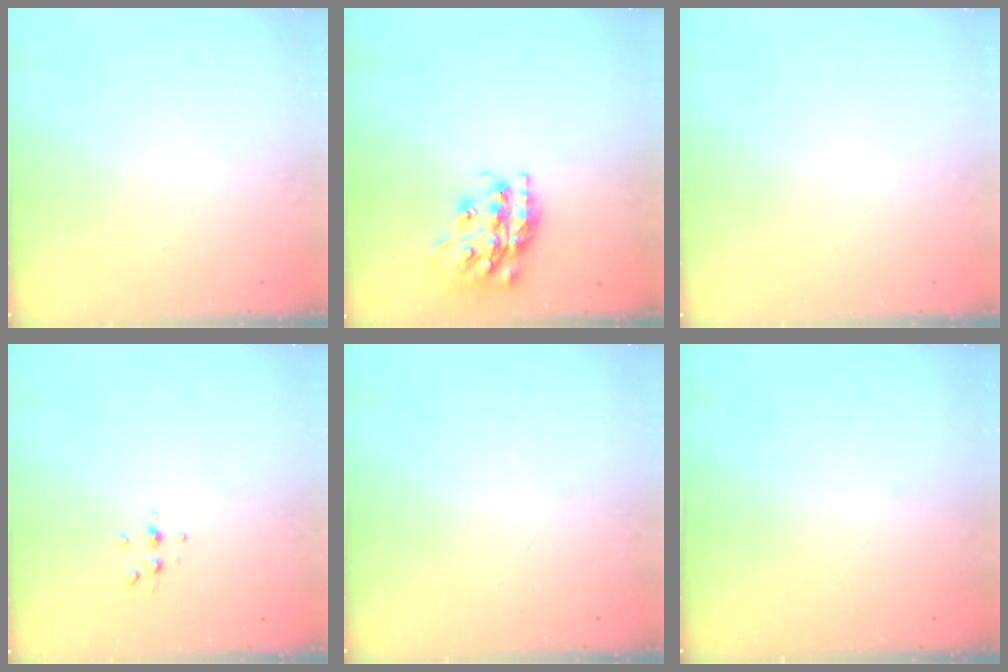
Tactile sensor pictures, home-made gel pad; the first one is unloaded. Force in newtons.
{"total": 19.3, "press": 19.3, "slide": 1.4}
{"total": 0.0}
{"total": 4.4, "press": 4.3, "slide": 0.5}
{"total": 0.0}
{"total": 0.0}